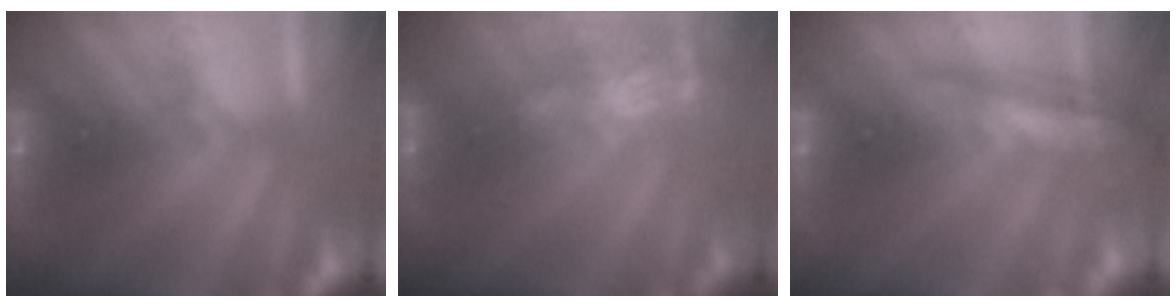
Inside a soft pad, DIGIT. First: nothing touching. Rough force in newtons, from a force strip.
{"total": 8.1}
{"total": 2.4}